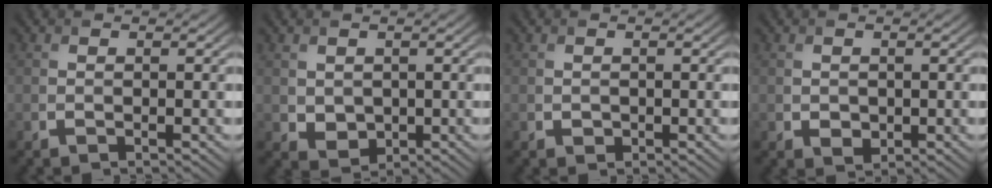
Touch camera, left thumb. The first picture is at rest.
{"total": 2.5, "force": [0.7, 2.1, 1.2], "torque": [-0.036, -0.008, 0.018]}
{"total": 0.5, "force": [-0.1, 0.5, 0.1], "torque": [0.000, -0.006, -0.002]}
{"total": 1.3, "force": [0.0, 1.2, 0.6], "torque": [-0.019, -0.007, 0.004]}